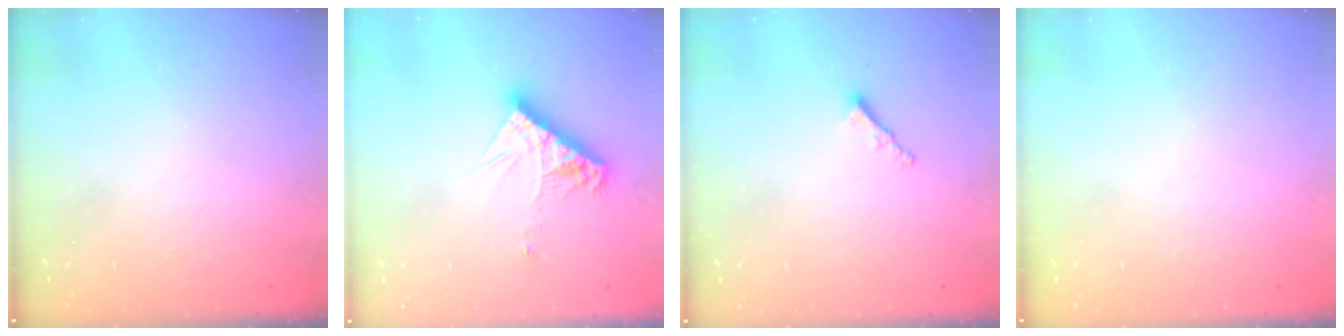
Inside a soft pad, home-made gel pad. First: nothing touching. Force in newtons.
{"total": 10.5, "press": 10.4, "slide": 0.9}
{"total": 2.5, "press": 2.5, "slide": 0.3}
{"total": 0.0}